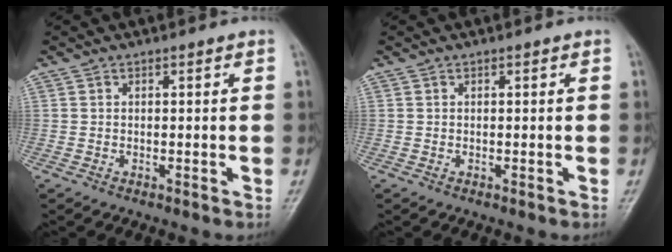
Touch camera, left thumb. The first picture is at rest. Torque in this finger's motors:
{"motor_torque": [0.00, 0.00, 0.00, 0.00, 0.00]}